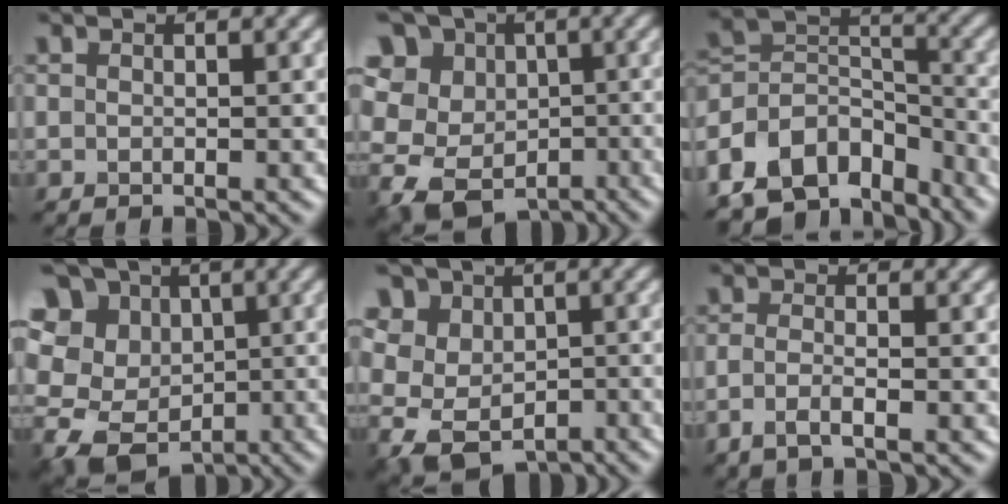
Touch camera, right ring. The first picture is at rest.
{"total": 11.3, "force": [2.8, 9.5, 5.5], "torque": [-0.117, 0.021, 0.016]}
{"total": 9.8, "force": [-6.8, 5.8, 4.0], "torque": [-0.078, 0.018, -0.129]}
{"total": 14.1, "force": [2.9, 11.8, 7.1], "torque": [-0.159, 0.025, 0.036]}
{"total": 7.2, "force": [2.4, 5.9, 3.3], "torque": [-0.067, 0.013, 0.026]}
{"total": 2.0, "force": [-1.0, 0.6, 1.7], "torque": [-0.038, -0.005, -0.025]}